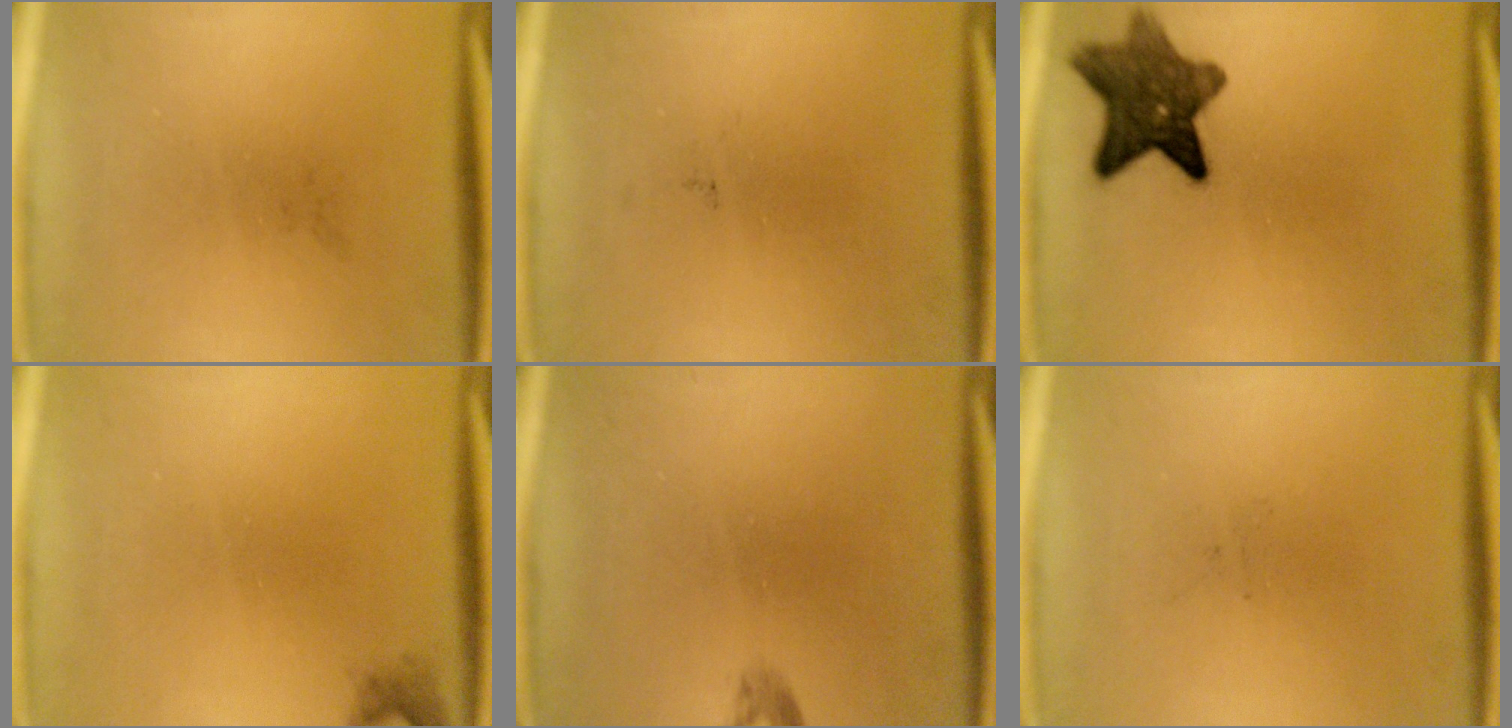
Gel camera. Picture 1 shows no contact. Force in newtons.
{"total": 0.0}
{"total": 9.9}
{"total": 1.1}
{"total": 0.9}
{"total": 0.0}